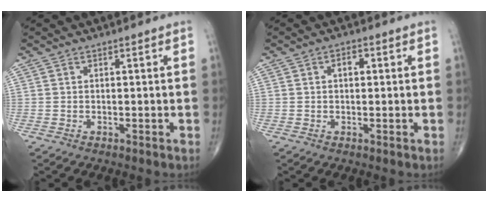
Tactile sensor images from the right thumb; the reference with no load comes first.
{"total": 2.3, "force": [0.5, 1.3, 1.8], "torque": [-0.026, 0.008, 0.006]}